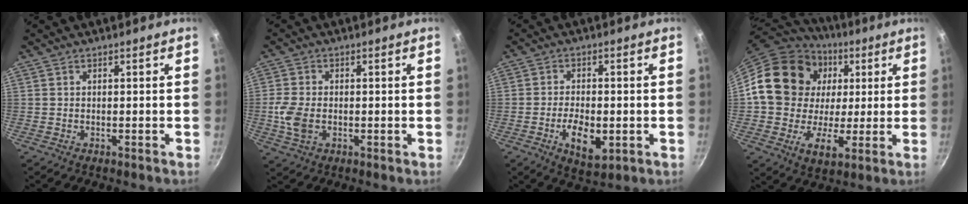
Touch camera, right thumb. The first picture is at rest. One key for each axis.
{"total": 6.1, "fx": -0.8, "fy": 4.1, "fz": 4.4, "tx": -0.095, "ty": 0.001, "tz": -0.016}
{"total": 8.0, "fx": -2.1, "fy": 4.1, "fz": 6.6, "tx": -0.105, "ty": 0.003, "tz": -0.027}
{"total": 21.0, "fx": 3.9, "fy": 17.2, "fz": 11.3, "tx": -0.168, "ty": 0.010, "tz": 0.063}